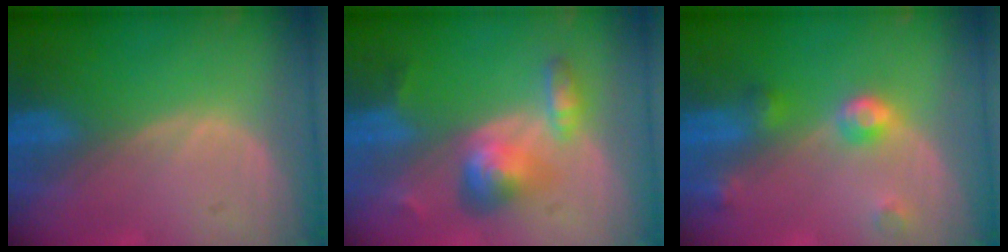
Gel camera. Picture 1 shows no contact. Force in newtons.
{"total": 6.3, "press": 5.8, "slide": 2.5}
{"total": 4.6, "press": 4.2, "slide": 2.0}